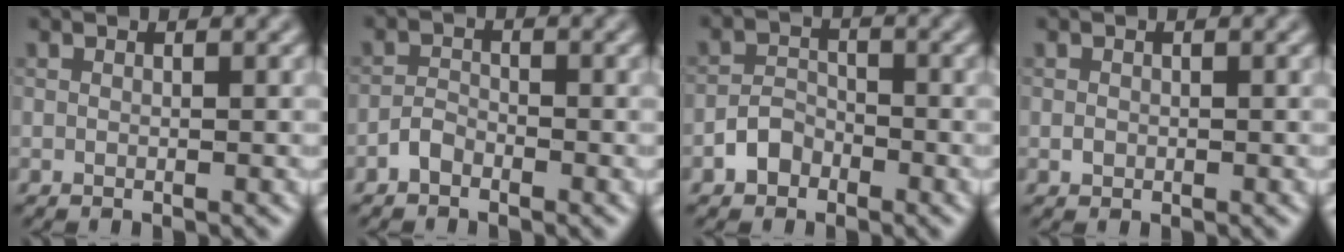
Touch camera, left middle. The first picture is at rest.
{"total": 1.4, "force": [-1.1, 0.7, 0.6], "torque": [-0.008, 0.006, -0.024]}
{"total": 2.4, "force": [-1.5, 1.6, 0.8], "torque": [-0.012, 0.009, -0.032]}
{"total": 0.6, "force": [-0.1, 0.6, 0.2], "torque": [-0.001, -0.003, -0.003]}